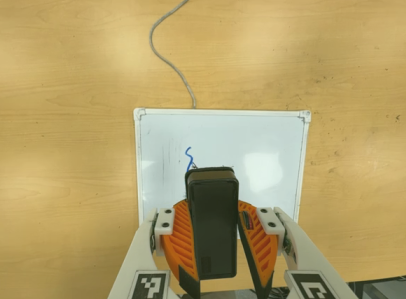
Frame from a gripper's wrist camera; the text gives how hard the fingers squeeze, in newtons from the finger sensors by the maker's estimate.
{"total": 9.2, "left": 9.5, "right": 8.8}